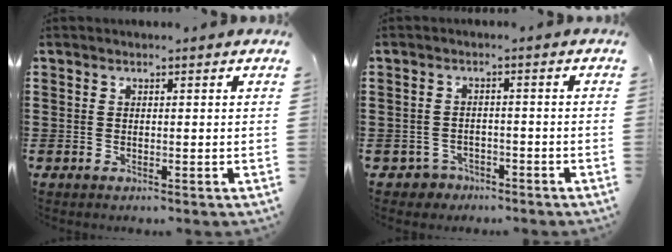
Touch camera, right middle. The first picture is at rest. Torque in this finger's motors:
{"motor_torque": [0.15, 0.26, 0.07, -0.01]}